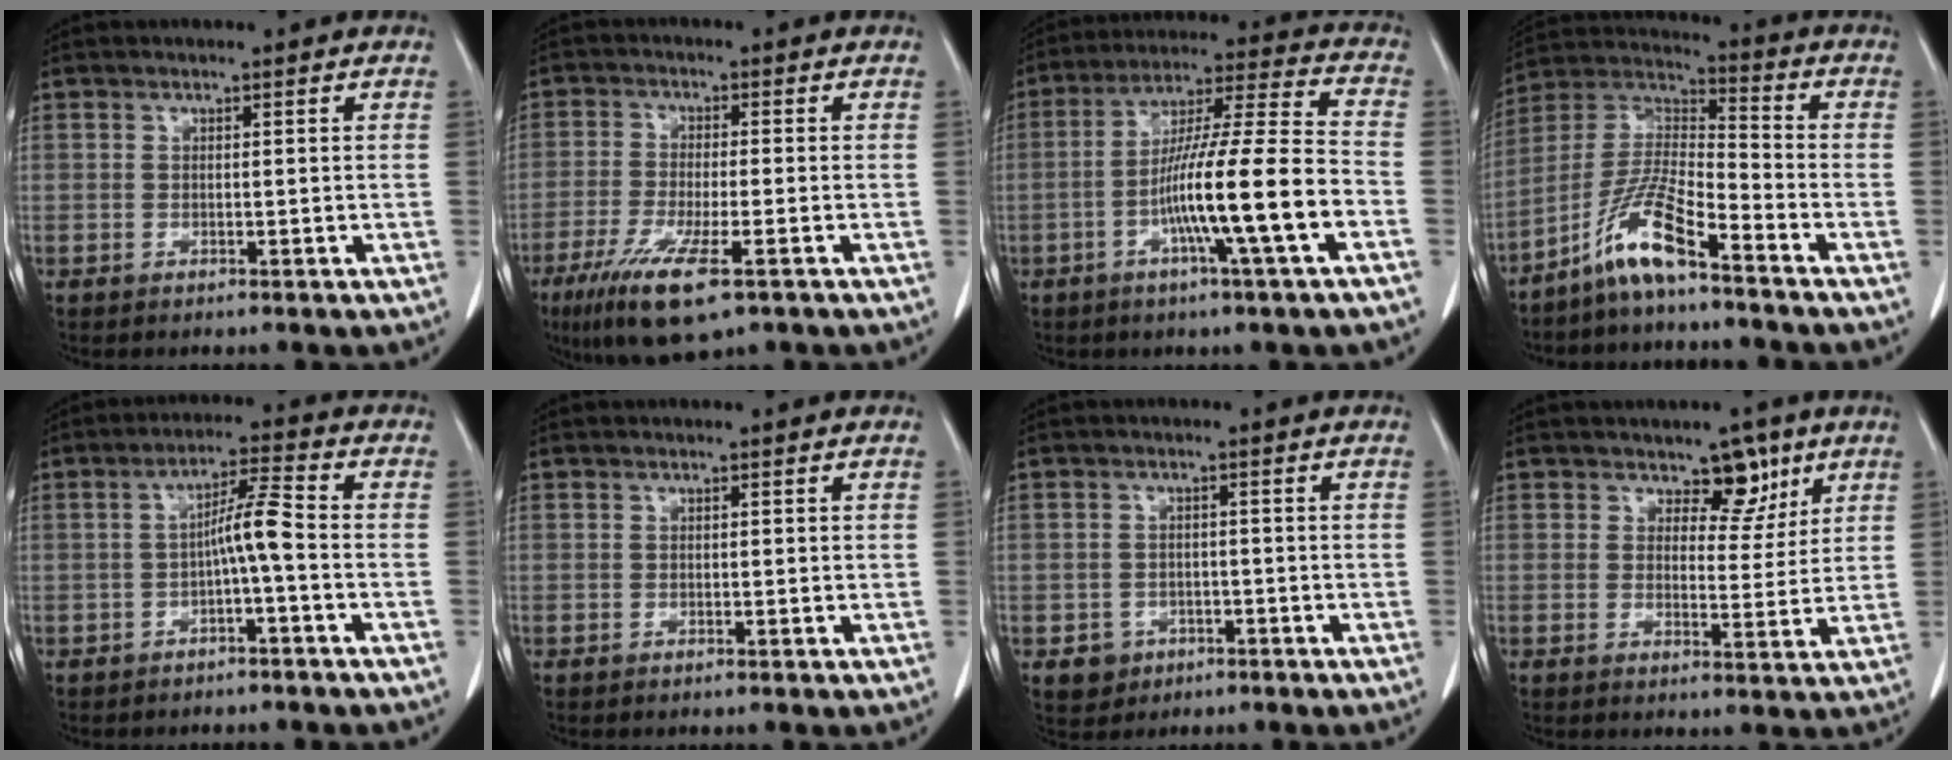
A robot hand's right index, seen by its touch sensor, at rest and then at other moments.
{"total": 10.6, "force": [-6.0, 1.8, 8.6], "torque": [-0.160, -0.029, -0.099]}
{"total": 15.7, "force": [-5.2, -0.5, 14.9], "torque": [-0.259, 0.003, -0.093]}
{"total": 10.4, "force": [-7.2, 1.1, 7.5], "torque": [-0.164, -0.001, -0.146]}
{"total": 5.2, "force": [-1.2, -0.1, 5.0], "torque": [-0.087, 0.016, -0.020]}
{"total": 0.0}
{"total": 3.5, "force": [-1.5, 3.2, 0.4], "torque": [0.001, 0.012, -0.014]}
{"total": 5.2, "force": [3.3, 3.0, 2.7], "torque": [-0.021, -0.003, 0.047]}